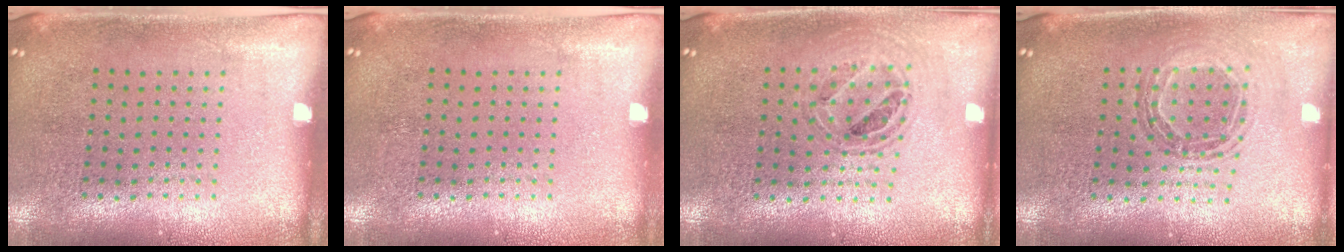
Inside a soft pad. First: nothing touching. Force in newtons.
{"total": 0.0}
{"total": 0.8, "press": 0.8, "slide": 0.3}
{"total": 0.9, "press": 0.9, "slide": 0.1}